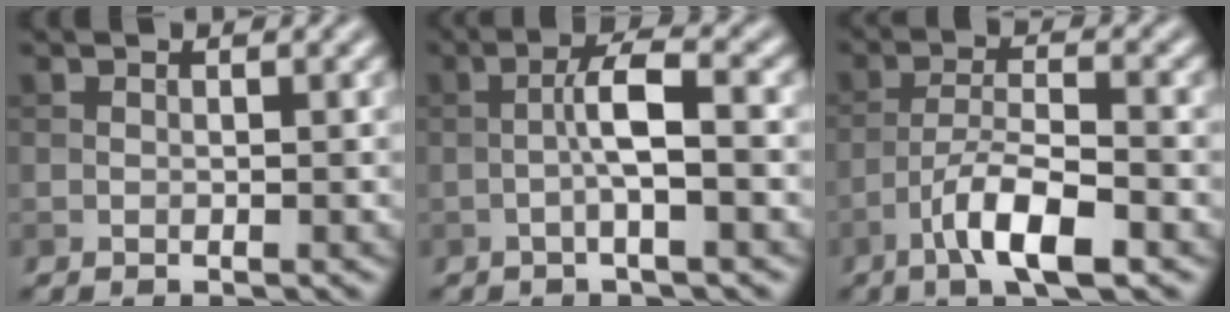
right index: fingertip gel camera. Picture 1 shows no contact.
{"total": 3.8, "force": [-0.8, 0.4, 3.7], "torque": [-0.065, 0.013, -0.020]}
{"total": 6.5, "force": [-3.6, 1.7, 5.1], "torque": [-0.092, 0.006, -0.069]}